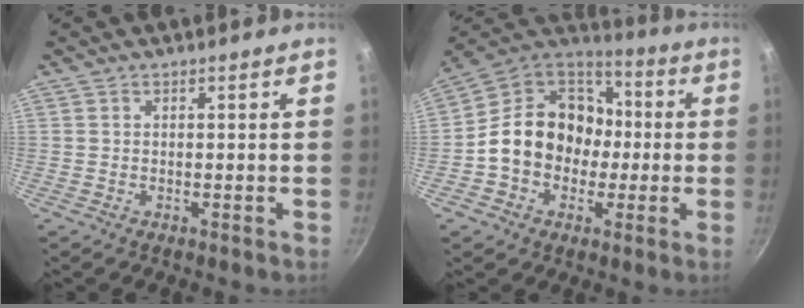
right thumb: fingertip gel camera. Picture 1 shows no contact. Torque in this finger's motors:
{"motor_torque": [1.72, 2.93, 1.39, -0.89, 0.20]}